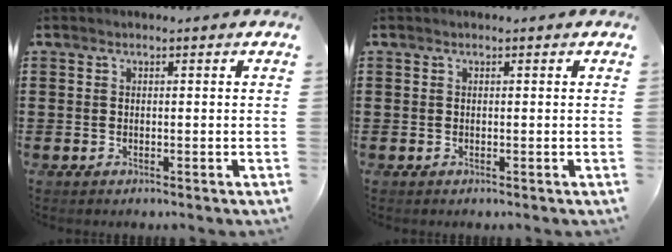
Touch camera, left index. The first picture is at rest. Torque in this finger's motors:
{"motor_torque": [0.02, -0.11, 0.03, -0.01]}